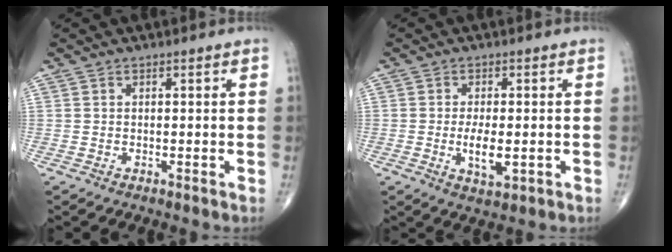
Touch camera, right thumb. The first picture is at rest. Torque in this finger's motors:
{"motor_torque": [2.95, 2.06, 1.73, -1.02, 0.48]}